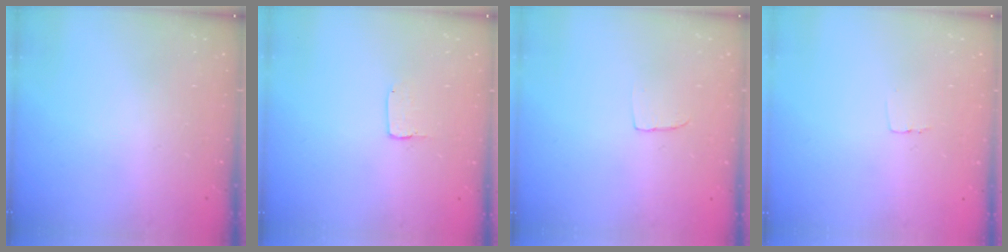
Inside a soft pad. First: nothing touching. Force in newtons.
{"total": 2.0, "press": 2.0, "slide": 0.1}
{"total": 2.4, "press": 2.4, "slide": 0.1}
{"total": 2.6, "press": 2.6, "slide": 0.1}